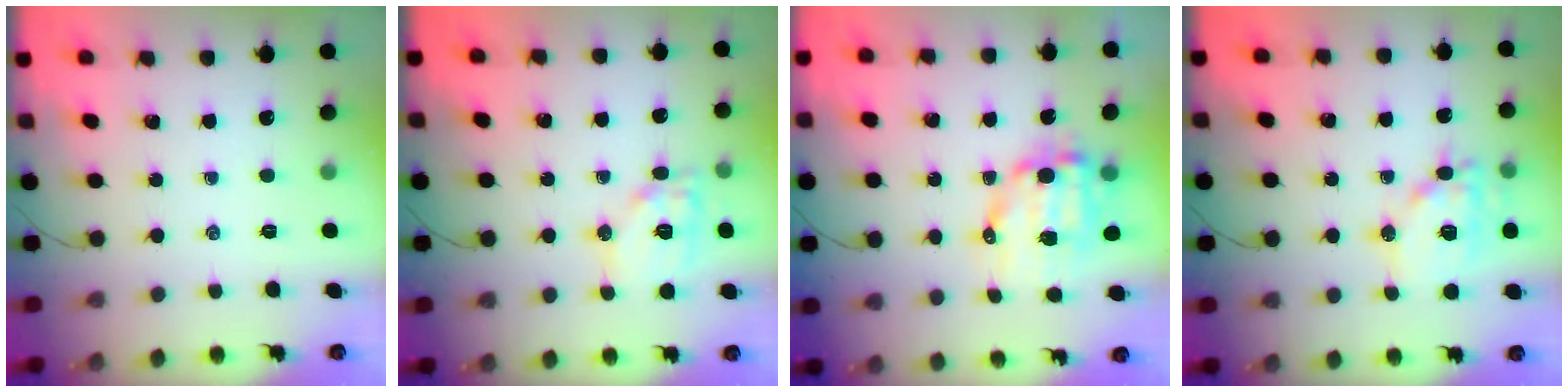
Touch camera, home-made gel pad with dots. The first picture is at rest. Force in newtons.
{"total": 11.3, "press": 11.3, "slide": 1.1}
{"total": 10.5, "press": 10.3, "slide": 2.2}
{"total": 14.0, "press": 13.9, "slide": 1.9}